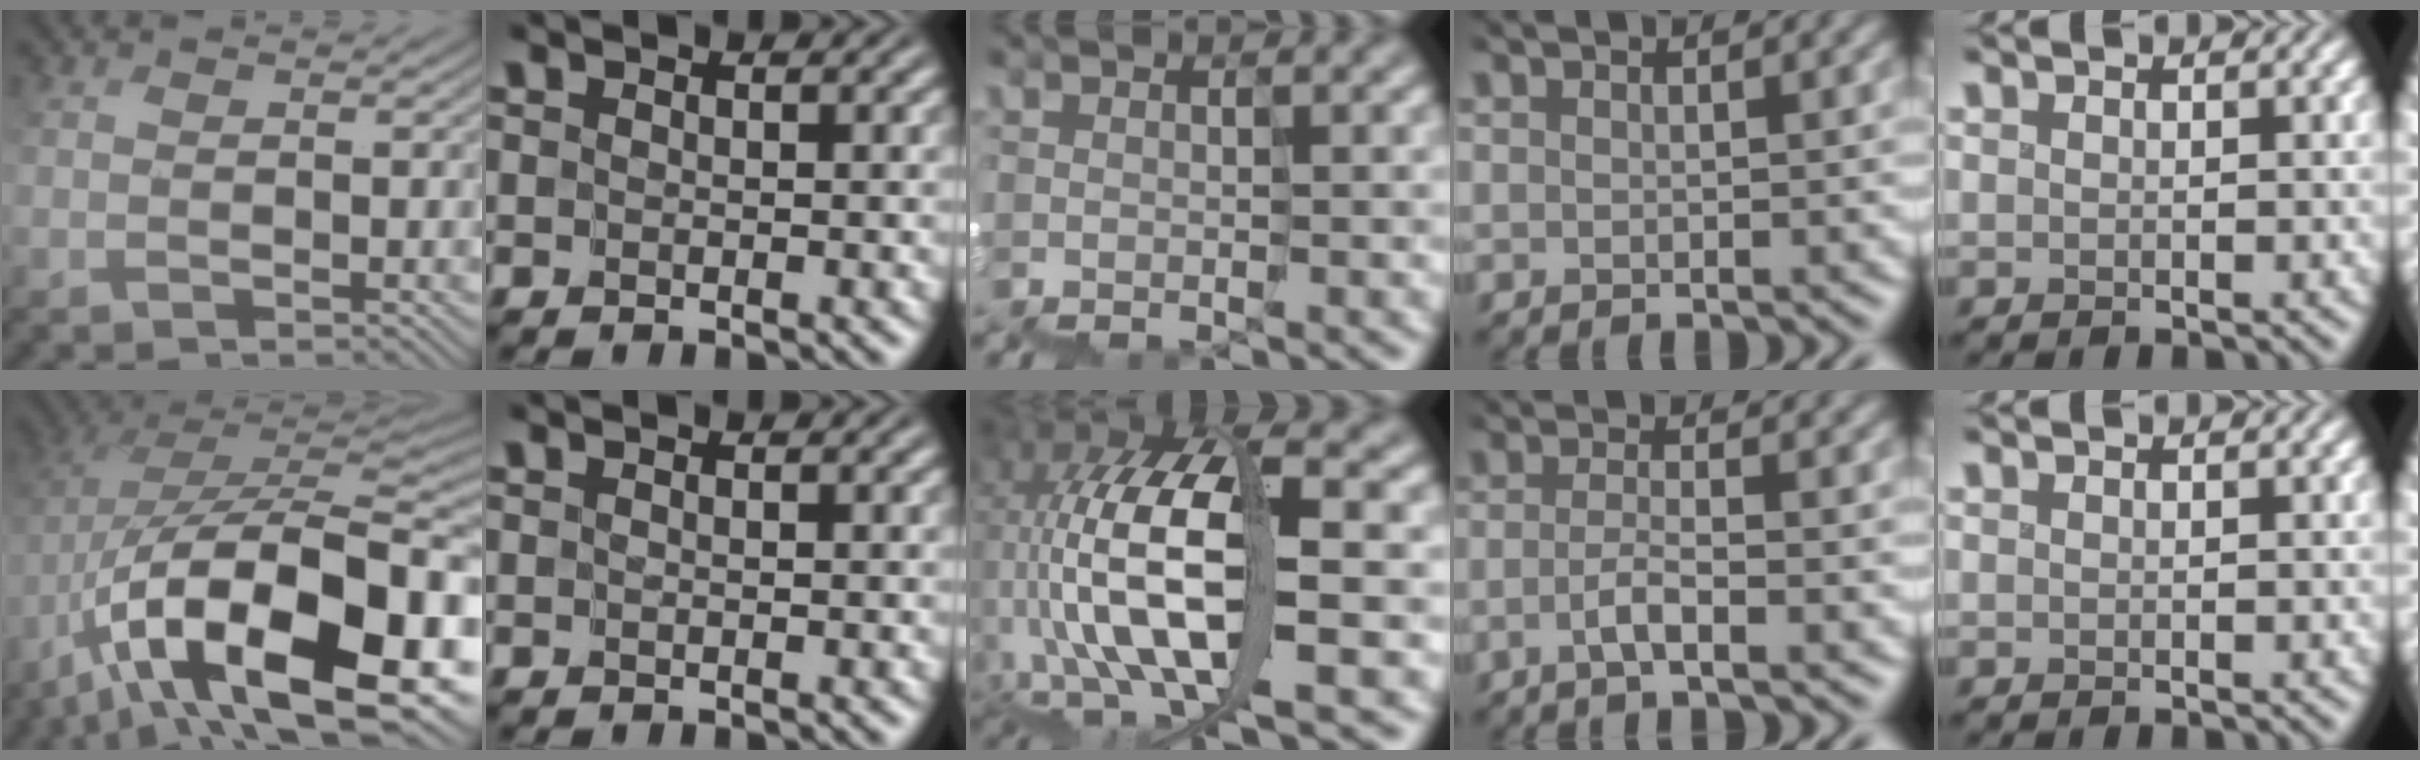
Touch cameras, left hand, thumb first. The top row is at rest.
{"thumb": {"total": 19.0, "force": [-6.8, 9.7, 14.9], "torque": [-0.273, -0.023, -0.089]}, "middle": {"total": 11.4, "force": [-2.3, 5.1, 9.9], "torque": [-0.204, 0.017, -0.047]}, "ring": {"total": 2.7, "force": [-1.7, 0.6, 2.0], "torque": [-0.038, -0.008, -0.029]}}